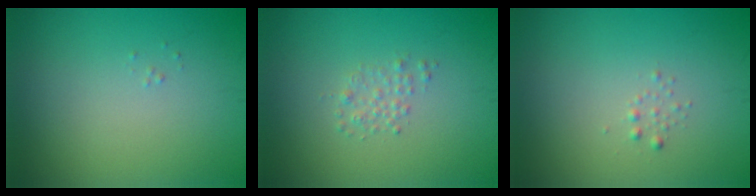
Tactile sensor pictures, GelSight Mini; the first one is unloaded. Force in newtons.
{"total": 1.2, "press": 1.2, "slide": 0.0}
{"total": 0.6, "press": 0.6, "slide": 0.1}